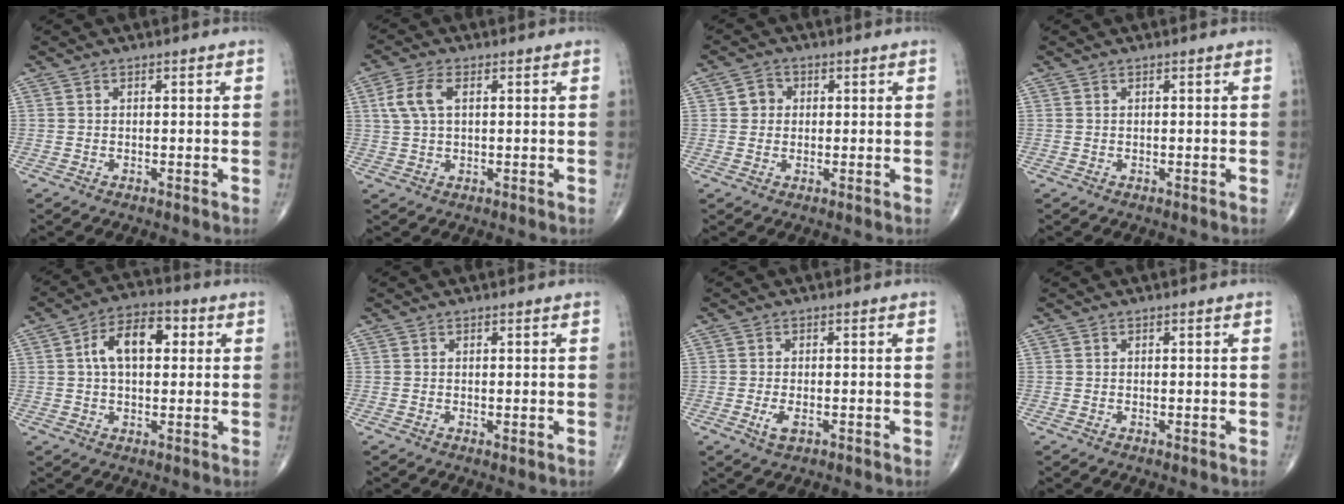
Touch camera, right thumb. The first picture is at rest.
{"total": 5.8, "force": [1.5, 3.1, 4.6], "torque": [-0.112, 0.012, 0.029]}
{"total": 3.1, "force": [0.4, 2.9, 1.1], "torque": [0.002, 0.005, 0.002]}
{"total": 0.0}
{"total": 10.2, "force": [2.1, 5.9, 8.1], "torque": [-0.125, 0.022, 0.027]}
{"total": 0.5, "force": [0.0, 0.2, 0.5], "torque": [-0.011, -0.003, 0.001]}
{"total": 2.7, "force": [-0.9, 1.3, 2.2], "torque": [-0.046, -0.002, -0.015]}
{"total": 0.0}